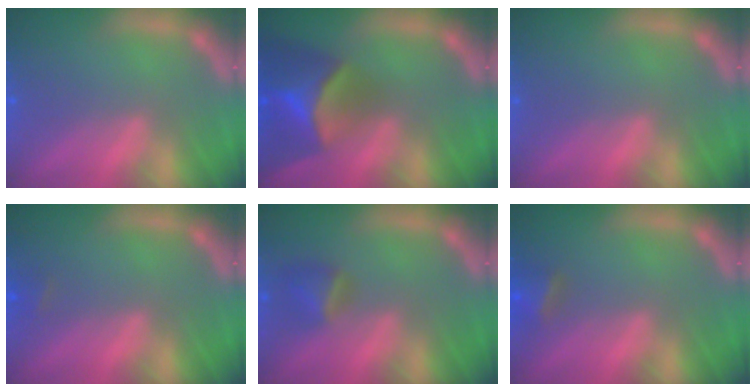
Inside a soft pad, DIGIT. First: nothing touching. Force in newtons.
{"total": 8.4}
{"total": 0.0}
{"total": 0.9}
{"total": 2.4}
{"total": 2.4}